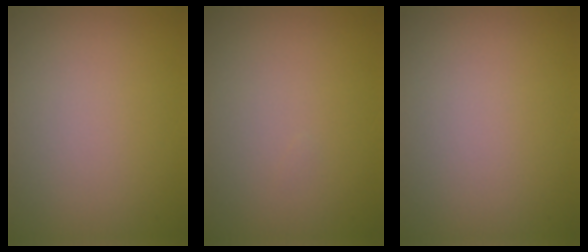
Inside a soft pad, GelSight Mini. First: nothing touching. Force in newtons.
{"total": 0.0}
{"total": 0.0}